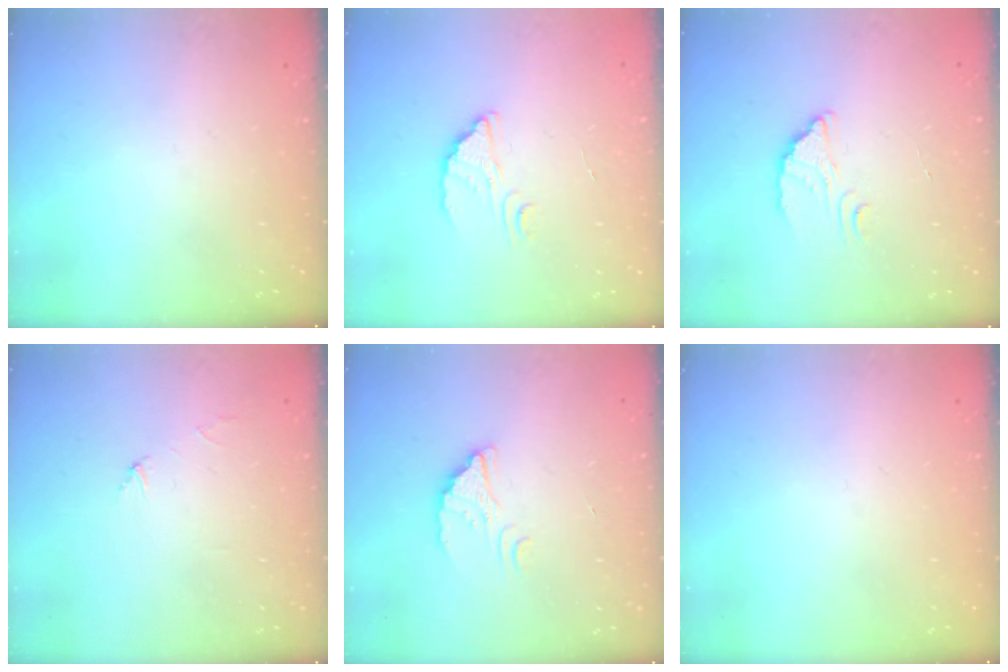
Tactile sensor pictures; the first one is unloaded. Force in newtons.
{"total": 2.4, "press": 2.4, "slide": 0.1}
{"total": 2.6, "press": 2.6, "slide": 0.1}
{"total": 2.9, "press": 2.9, "slide": 0.3}
{"total": 2.1, "press": 2.1, "slide": 0.2}
{"total": 0.0}